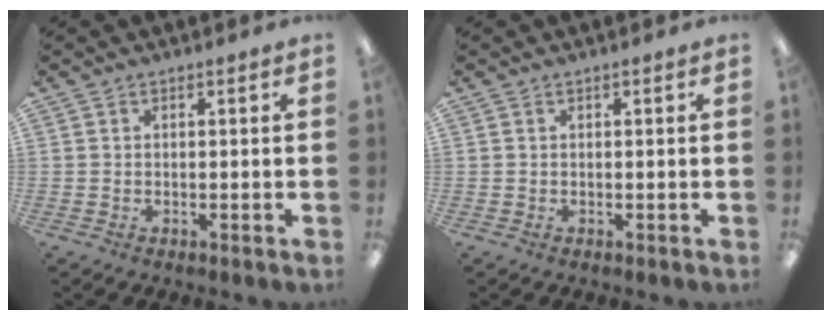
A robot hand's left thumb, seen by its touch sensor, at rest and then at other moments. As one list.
[{"total": 0.0}]